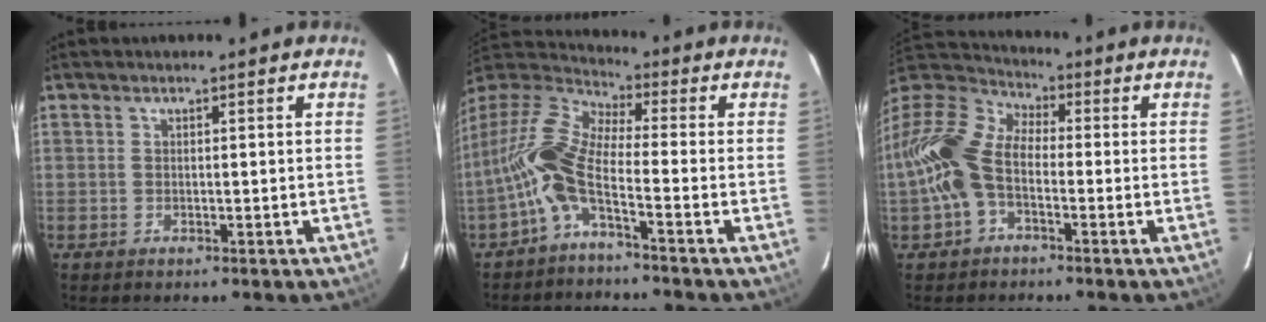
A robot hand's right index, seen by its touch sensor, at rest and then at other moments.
{"total": 11.4, "force": [-4.1, 3.3, 10.1], "torque": [-0.209, 0.005, -0.088]}
{"total": 15.2, "force": [-3.5, 9.4, 11.4], "torque": [-0.242, 0.012, -0.078]}